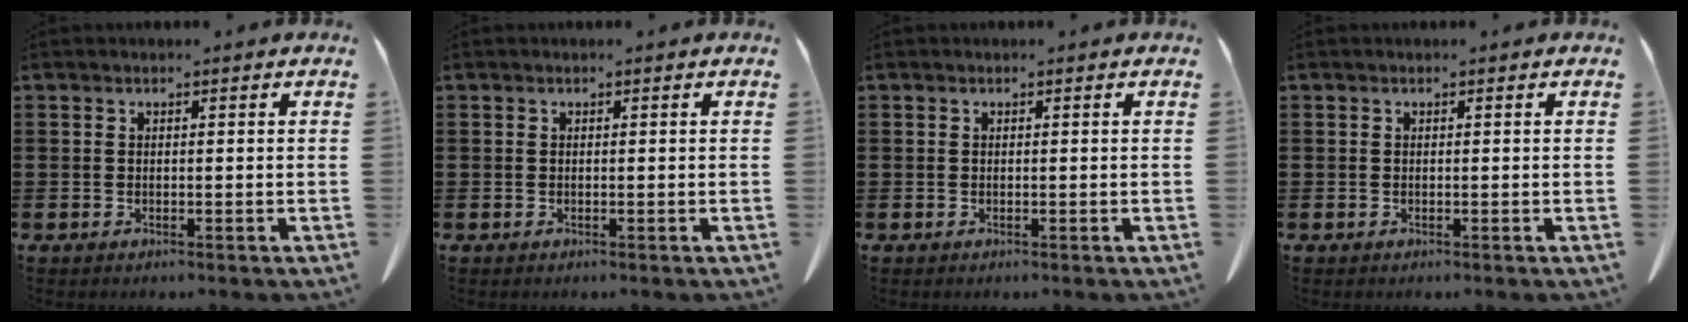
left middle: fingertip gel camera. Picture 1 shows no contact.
{"total": 0.0}
{"total": 0.0}
{"total": 0.0}